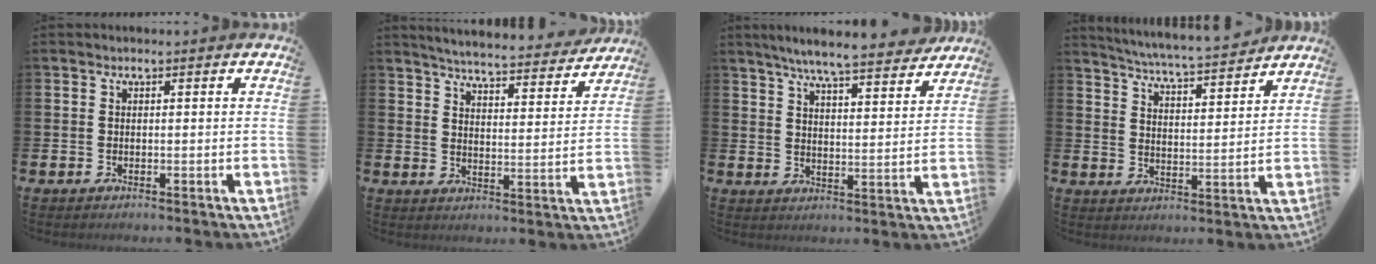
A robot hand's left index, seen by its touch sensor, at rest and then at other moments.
{"total": 5.2, "force": [5.1, 0.2, 1.1], "torque": [-0.038, -0.039, 0.085]}
{"total": 7.4, "force": [7.0, 0.3, 2.4], "torque": [-0.058, -0.044, 0.121]}
{"total": 5.8, "force": [5.7, -0.2, 1.1], "torque": [-0.048, -0.043, 0.100]}